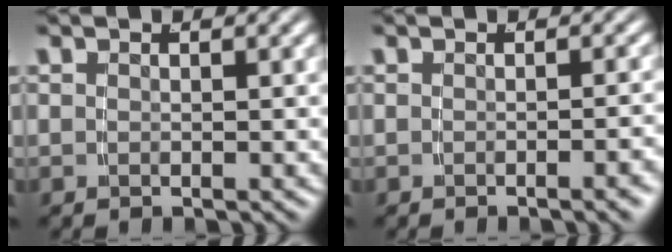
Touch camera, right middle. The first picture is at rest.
{"total": 1.2, "force": [-0.8, -0.4, 0.8], "torque": [-0.010, 0.009, -0.015]}